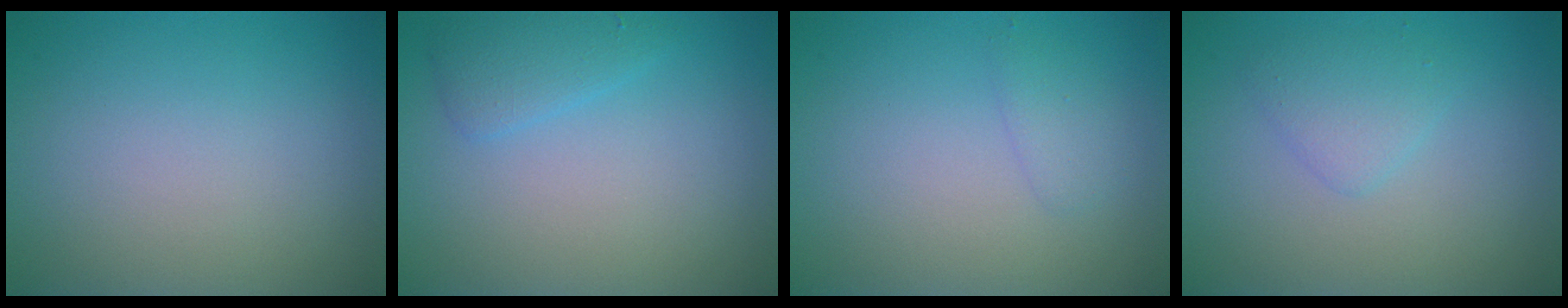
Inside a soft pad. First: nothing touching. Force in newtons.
{"total": 1.9, "press": 1.9, "slide": 0.1}
{"total": 1.2, "press": 1.2, "slide": 0.1}
{"total": 1.8, "press": 1.8, "slide": 0.1}